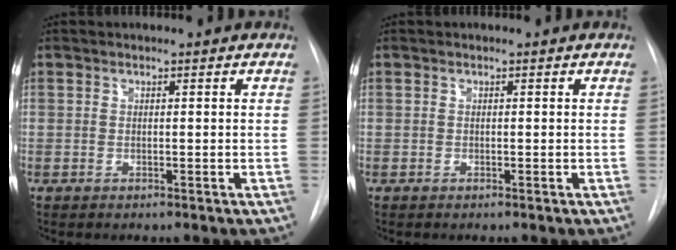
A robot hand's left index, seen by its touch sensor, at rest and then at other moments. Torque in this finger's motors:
{"motor_torque": [-0.01, 0.01, 0.02, 0.00]}